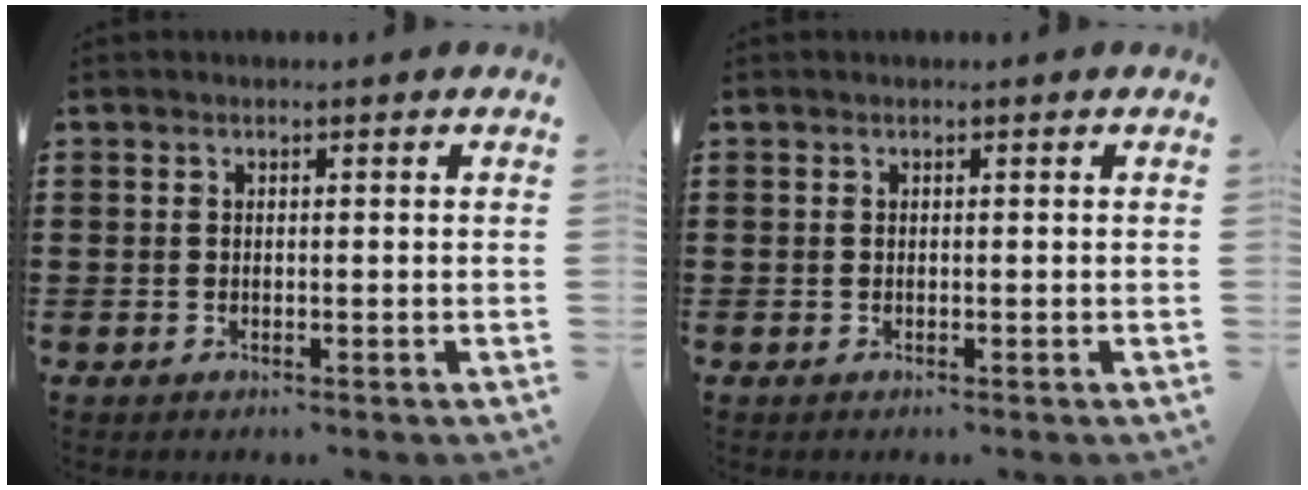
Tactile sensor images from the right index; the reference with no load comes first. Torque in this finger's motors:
{"motor_torque": [1.07, 1.07, 0.00, 0.00]}